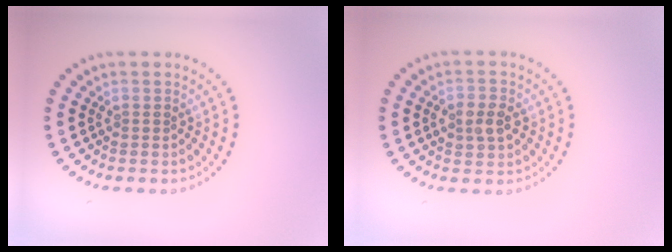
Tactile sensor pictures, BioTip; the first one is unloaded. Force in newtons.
{"total": 2.4, "press": 2.4, "slide": 0.2}